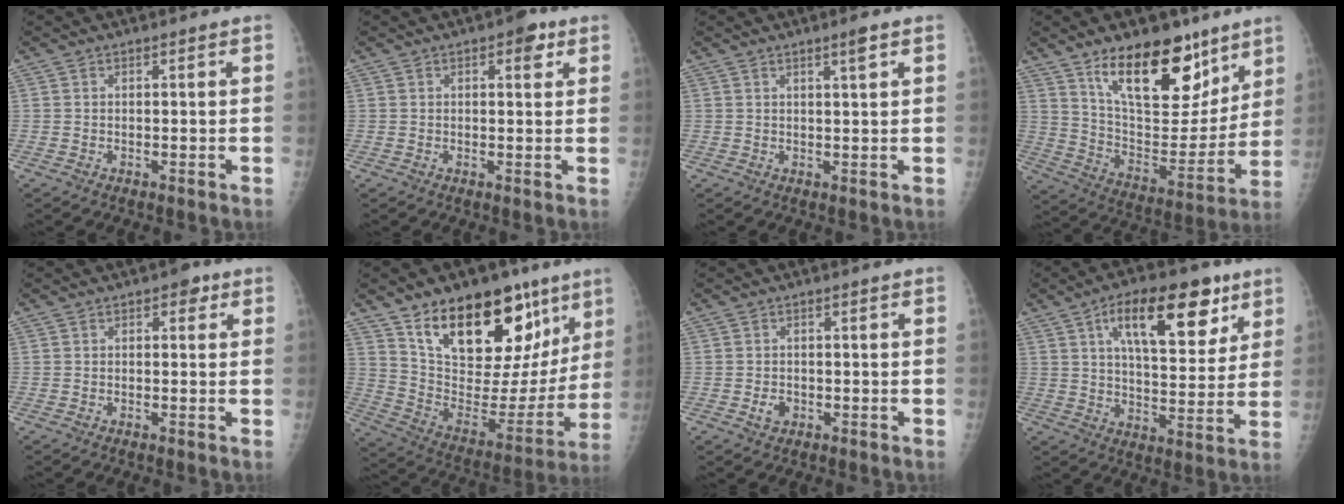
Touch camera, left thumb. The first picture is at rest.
{"total": 3.5, "force": [1.8, 1.7, 2.5], "torque": [-0.019, -0.002, 0.017]}
{"total": 2.4, "force": [1.4, 0.0, 1.9], "torque": [-0.031, -0.009, 0.024]}
{"total": 21.4, "force": [13.4, 9.8, 13.4], "torque": [-0.153, -0.078, 0.228]}
{"total": 2.3, "force": [1.0, 1.5, 1.5], "torque": [-0.004, 0.001, 0.008]}
{"total": 27.0, "force": [15.5, 13.3, 17.6], "torque": [-0.221, -0.051, 0.255]}
{"total": 1.9, "force": [-0.7, 1.5, 0.8], "torque": [-0.008, 0.002, -0.010]}
{"total": 17.6, "force": [8.8, 7.7, 13.2], "torque": [-0.158, -0.029, 0.137]}